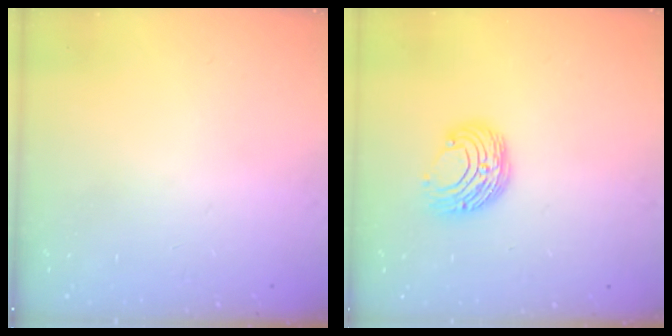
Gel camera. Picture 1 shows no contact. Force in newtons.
{"total": 9.5, "press": 9.5, "slide": 0.6}